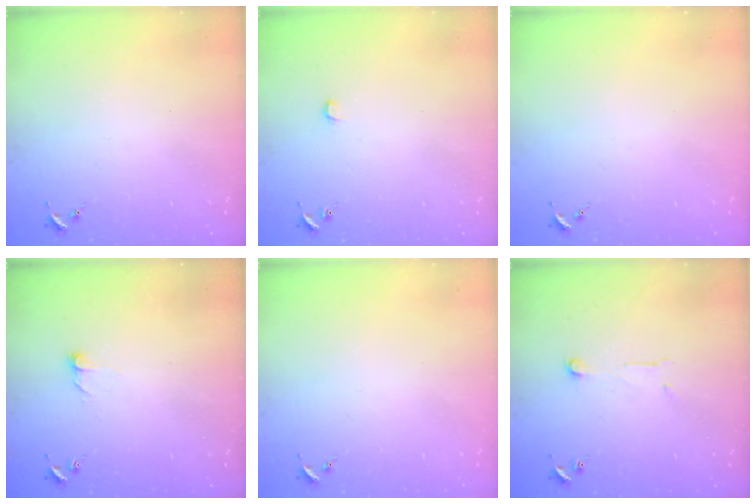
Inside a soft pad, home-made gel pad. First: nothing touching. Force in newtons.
{"total": 3.9, "press": 3.9, "slide": 0.3}
{"total": 0.0}
{"total": 5.5, "press": 5.5, "slide": 0.6}
{"total": 0.0}
{"total": 5.1, "press": 5.1, "slide": 0.5}